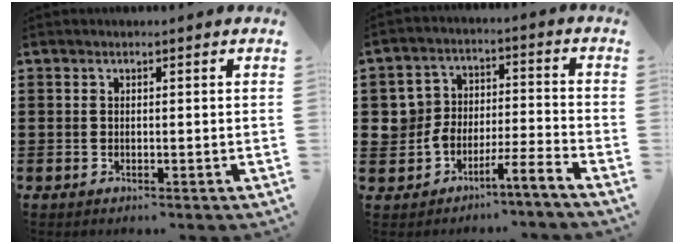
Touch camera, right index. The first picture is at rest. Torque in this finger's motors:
{"motor_torque": [0.75, 0.00, 0.24, 0.08]}